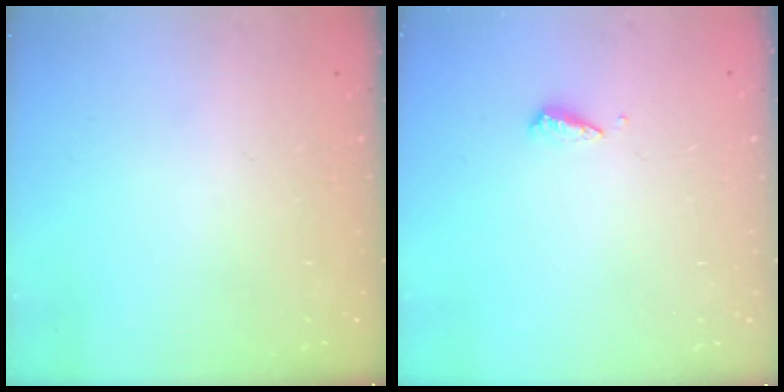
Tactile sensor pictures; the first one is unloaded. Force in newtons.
{"total": 3.1, "press": 3.1, "slide": 0.2}